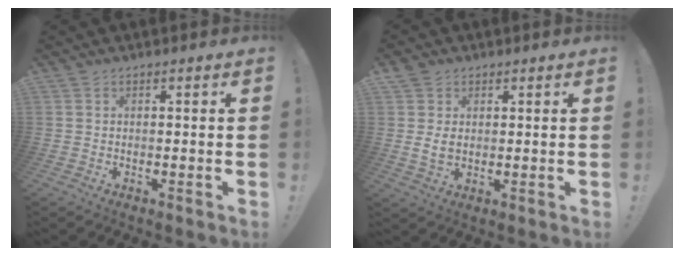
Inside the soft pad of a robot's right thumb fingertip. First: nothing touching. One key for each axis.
{"total": 4.8, "fx": 1.3, "fy": 3.6, "fz": 2.9, "tx": -0.048, "ty": -0.003, "tz": 0.024}